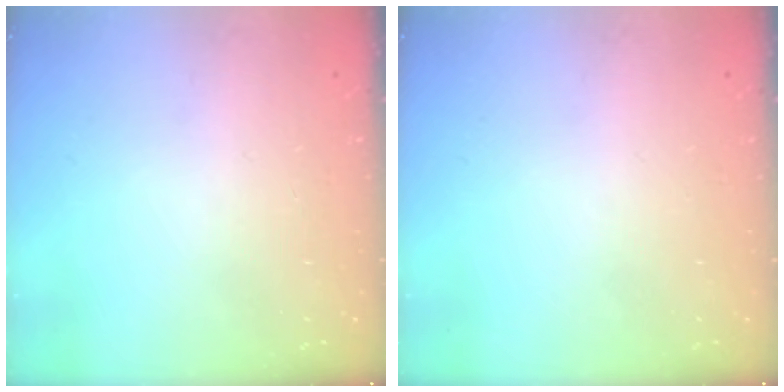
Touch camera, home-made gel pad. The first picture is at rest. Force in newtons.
{"total": 0.0}